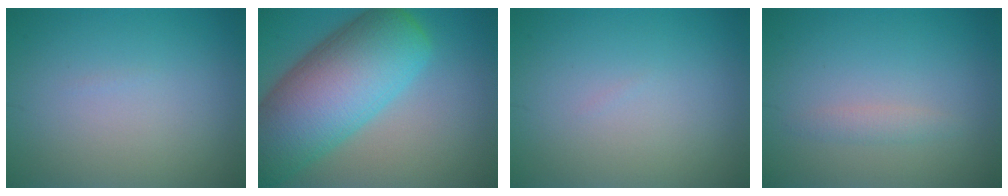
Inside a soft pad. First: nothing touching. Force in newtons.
{"total": 13.0, "press": 13.0, "slide": 0.7}
{"total": 0.0}
{"total": 1.1, "press": 1.1, "slide": 0.1}